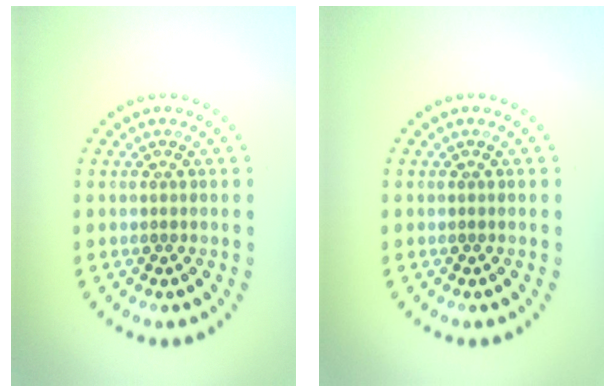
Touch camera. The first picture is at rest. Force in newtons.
{"total": 0.0}